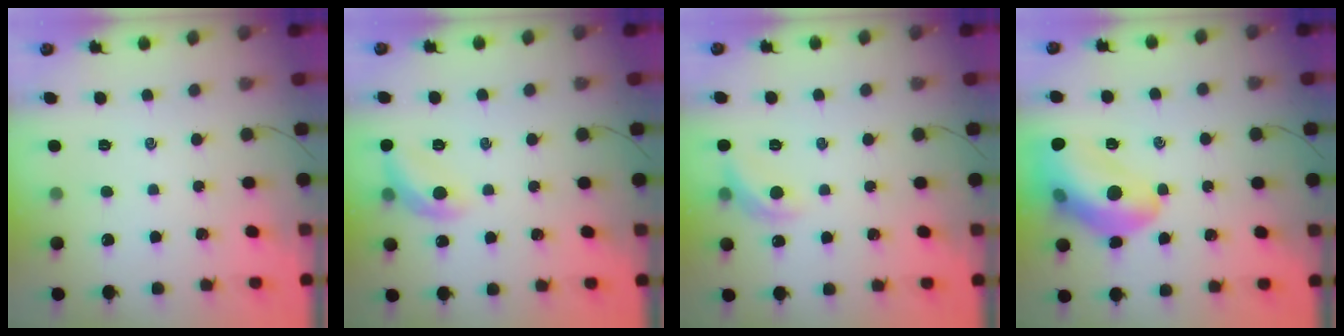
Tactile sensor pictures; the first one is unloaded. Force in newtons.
{"total": 9.9, "press": 9.9, "slide": 0.2}
{"total": 8.3, "press": 8.3, "slide": 0.9}
{"total": 16.4, "press": 16.3, "slide": 2.4}